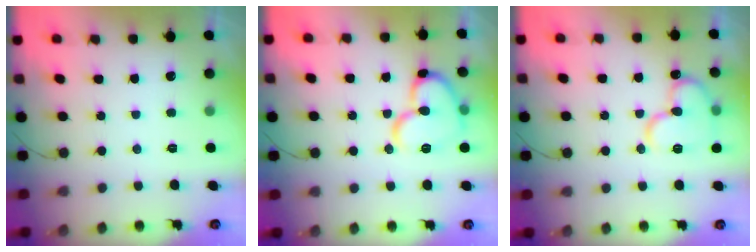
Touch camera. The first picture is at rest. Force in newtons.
{"total": 15.4, "press": 15.3, "slide": 1.4}
{"total": 14.8, "press": 14.7, "slide": 1.8}